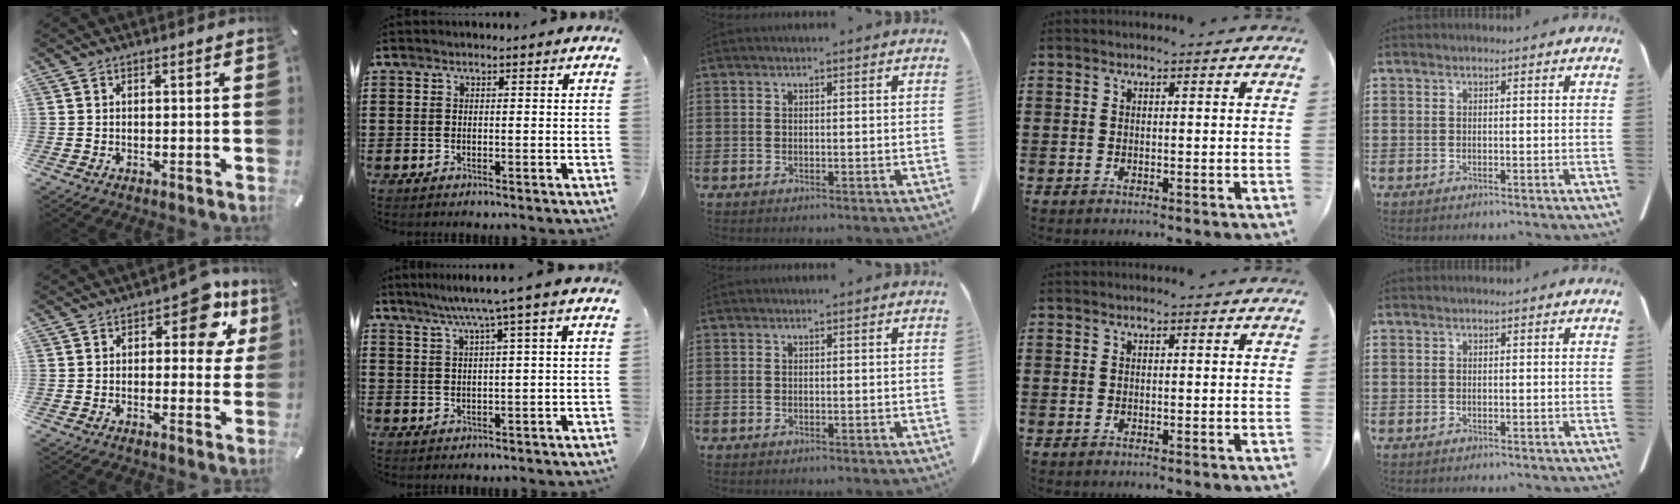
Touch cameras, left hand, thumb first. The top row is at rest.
{"thumb": {"total": 11.3, "force": [4.8, 5.8, 8.4], "torque": [-0.086, -0.020, 0.075]}, "index": {"total": 4.3, "force": [2.1, -0.7, 3.7], "torque": [-0.075, -0.007, 0.032]}}